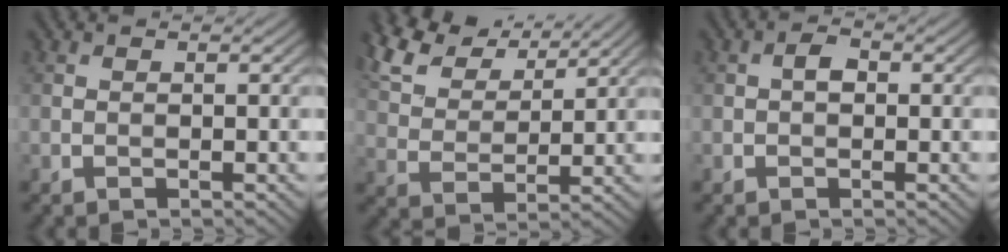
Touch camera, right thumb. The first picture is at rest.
{"total": 10.5, "force": [8.2, 3.9, 5.2], "torque": [-0.146, 0.018, 0.143]}
{"total": 1.6, "force": [-0.1, 1.1, 1.2], "torque": [-0.020, 0.005, -0.006]}